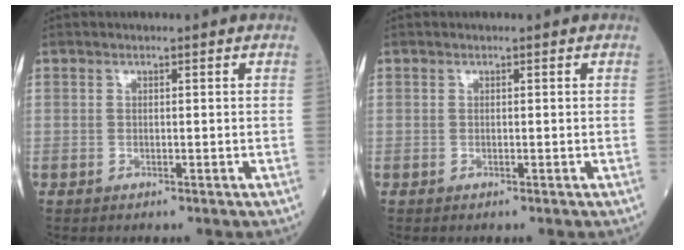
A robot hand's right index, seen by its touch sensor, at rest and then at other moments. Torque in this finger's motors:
{"motor_torque": [0.00, 0.00, 0.00, 0.01]}